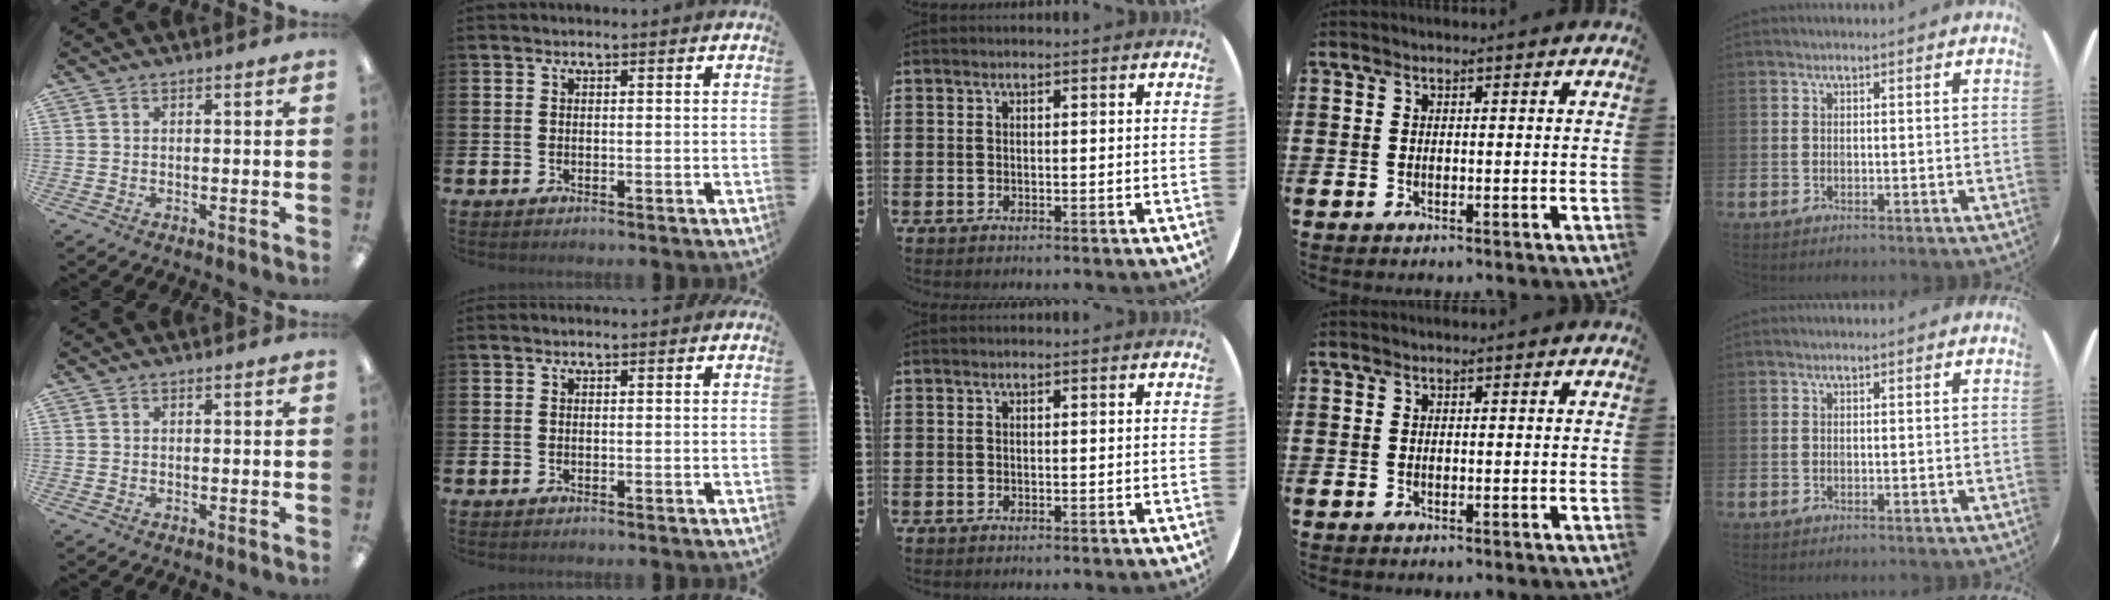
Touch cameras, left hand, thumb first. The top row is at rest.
{}